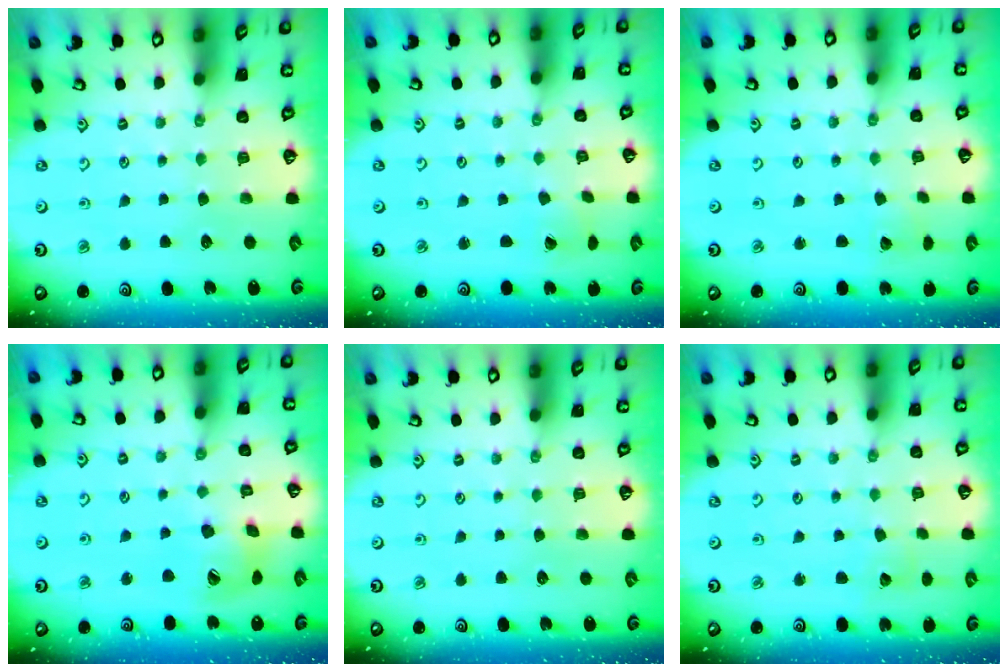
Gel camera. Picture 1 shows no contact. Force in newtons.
{"total": 0.8, "press": 0.8, "slide": 0.1}
{"total": 1.7, "press": 1.7, "slide": 0.1}
{"total": 14.9, "press": 14.7, "slide": 2.3}
{"total": 0.0}
{"total": 2.9, "press": 2.9, "slide": 0.3}